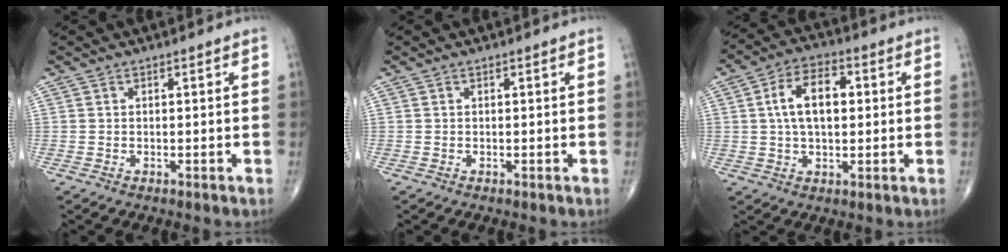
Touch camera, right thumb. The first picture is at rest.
{"total": 0.0}
{"total": 10.2, "force": [1.5, 5.7, 8.3], "torque": [-0.140, 0.016, 0.023]}